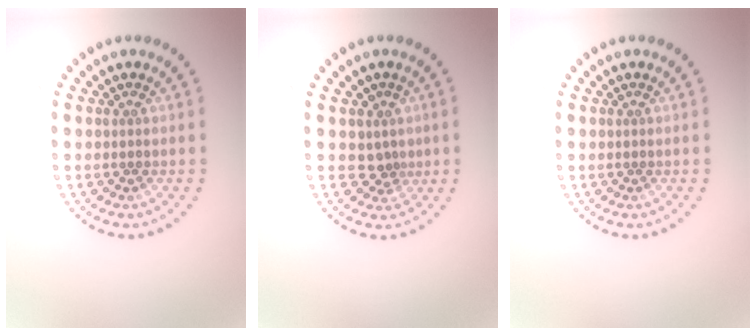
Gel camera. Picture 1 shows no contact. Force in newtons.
{"total": 2.0, "press": 1.5, "slide": 1.4}
{"total": 0.0}